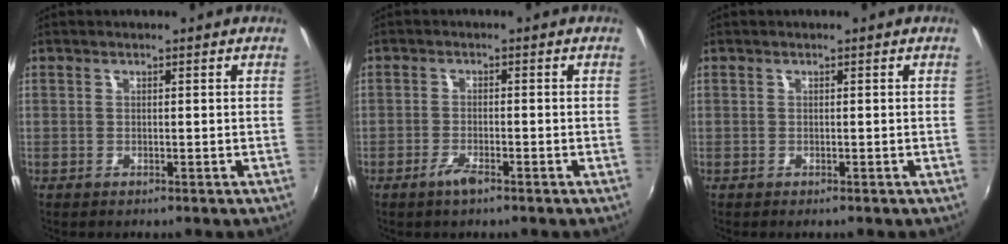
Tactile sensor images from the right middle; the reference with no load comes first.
{"total": 2.8, "force": [-2.0, 0.7, 1.8], "torque": [-0.045, -0.003, -0.042]}
{"total": 0.0}